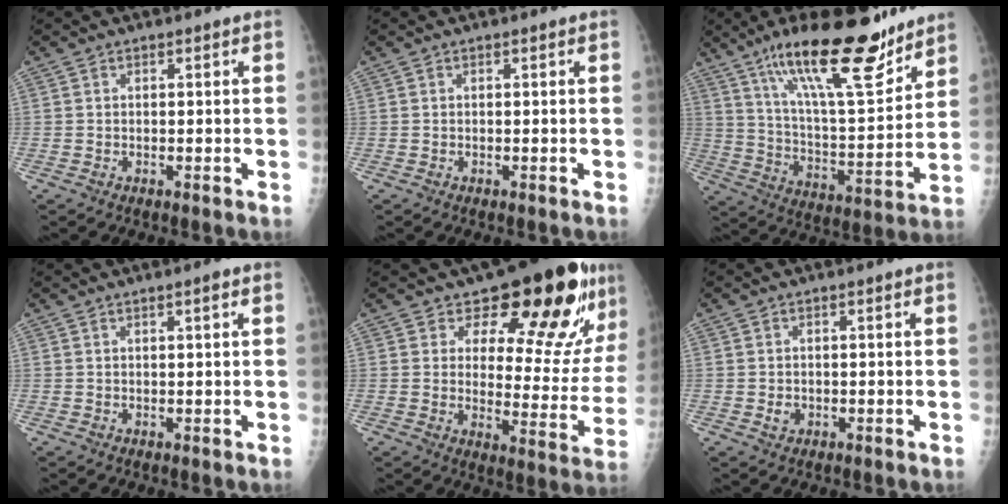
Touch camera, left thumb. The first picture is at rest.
{"total": 0.0}
{"total": 22.8, "force": [15.6, 6.0, 15.4], "torque": [-0.229, -0.075, 0.263]}
{"total": 1.3, "force": [0.7, 0.1, 1.1], "torque": [-0.016, -0.001, 0.010]}
{"total": 19.6, "force": [12.7, 7.9, 12.7], "torque": [-0.121, -0.095, 0.167]}
{"total": 1.5, "force": [-0.2, 1.3, 0.7], "torque": [-0.008, 0.001, 0.001]}